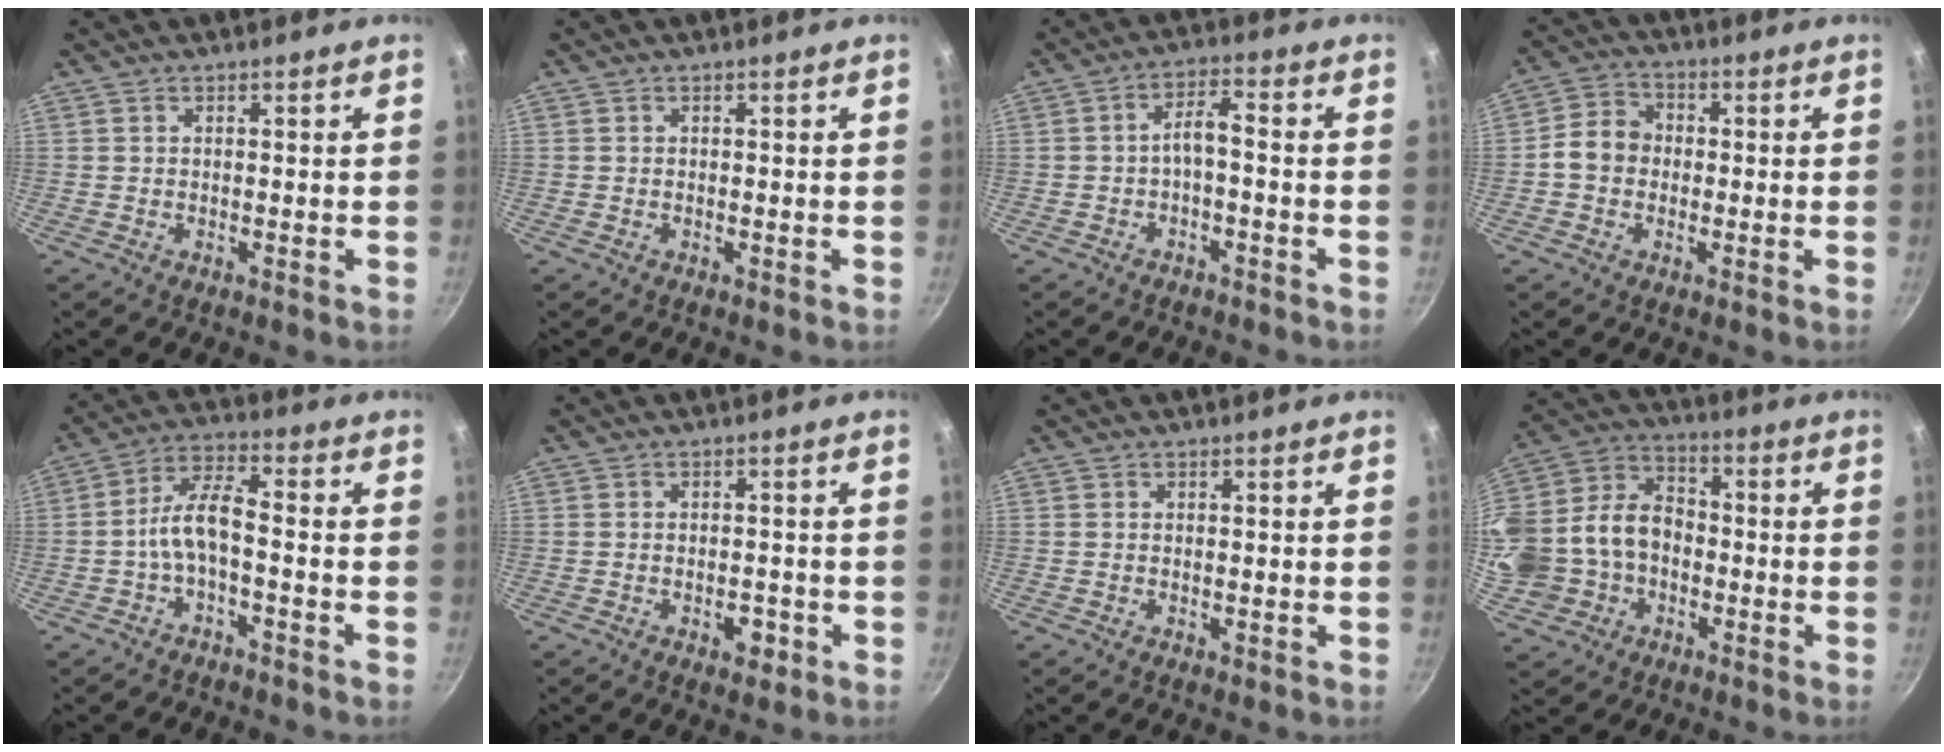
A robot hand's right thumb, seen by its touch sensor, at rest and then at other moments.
{"total": 0.0}
{"total": 4.1, "force": [-1.7, 1.3, 3.5], "torque": [-0.069, 0.035, -0.028]}
{"total": 6.6, "force": [-0.6, 5.5, 3.5], "torque": [-0.038, 0.019, -0.027]}
{"total": 7.2, "force": [-2.5, 2.7, 6.2], "torque": [-0.127, 0.042, -0.053]}
{"total": 3.5, "force": [-1.5, 1.9, 2.4], "torque": [-0.024, 0.011, -0.020]}
{"total": 0.5, "force": [-0.1, 0.2, 0.4], "torque": [-0.007, 0.000, -0.002]}
{"total": 22.6, "force": [-4.3, 18.1, 12.8], "torque": [-0.293, 0.072, -0.072]}